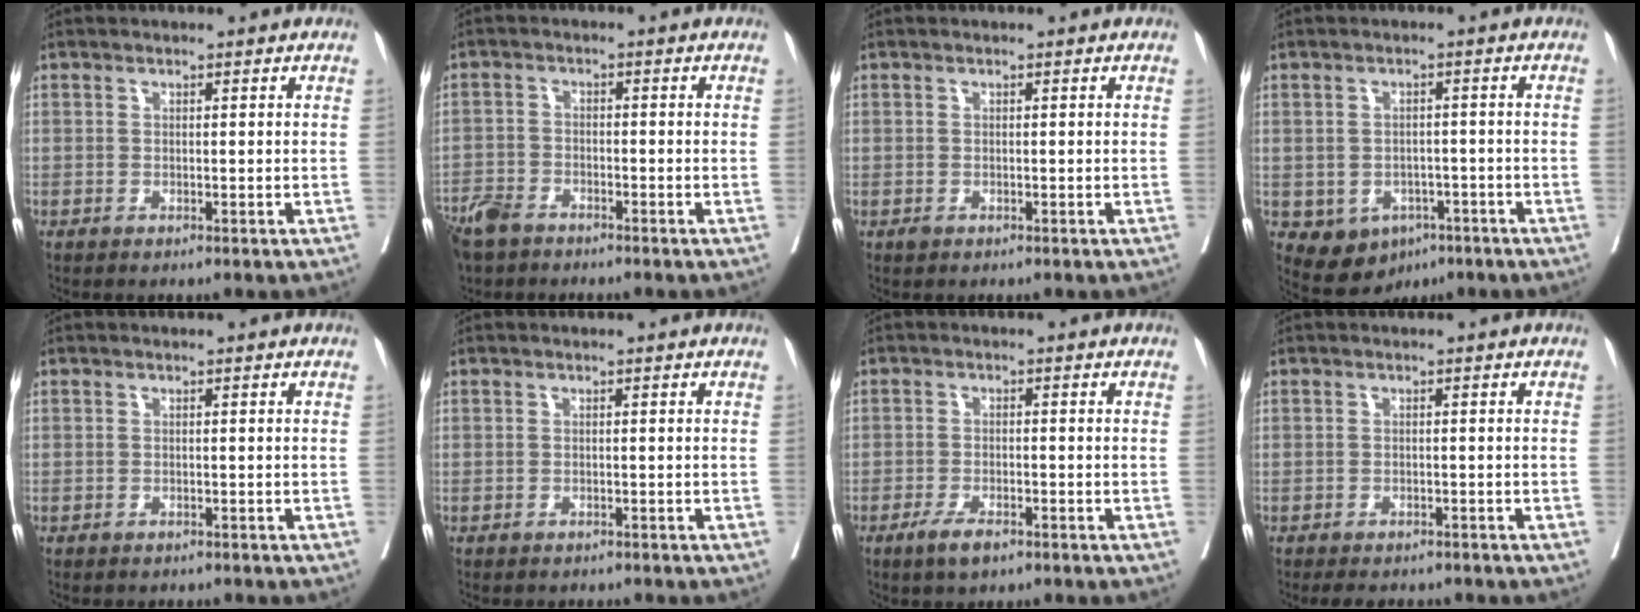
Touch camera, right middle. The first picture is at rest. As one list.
[{"total": 5.7, "force": [-4.7, 2.4, 2.3], "torque": [-0.050, -0.009, -0.090]}, {"total": 0.6, "force": [-0.3, 0.4, 0.3], "torque": [-0.006, 0.000, -0.004]}, {"total": 7.0, "force": [-3.4, 5.3, 2.9], "torque": [-0.041, 0.011, -0.035]}, {"total": 1.7, "force": [-1.5, 0.6, 0.3], "torque": [-0.009, -0.003, -0.021]}, {"total": 2.0, "force": [-1.9, 0.7, 0.3], "torque": [-0.007, -0.002, -0.026]}, {"total": 3.5, "force": [-2.4, 1.0, 2.4], "torque": [-0.049, -0.002, -0.040]}, {"total": 5.2, "force": [-4.6, 1.9, 1.6], "torque": [-0.013, -0.003, -0.058]}]